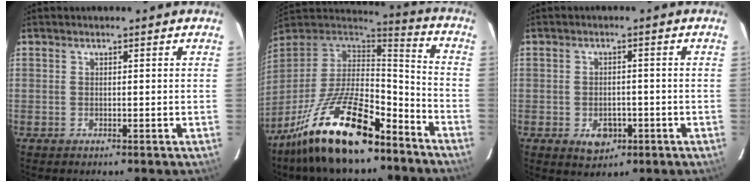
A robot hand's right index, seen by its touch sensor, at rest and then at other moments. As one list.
[{"total": 22.8, "force": [-14.9, 8.2, 15.1], "torque": [-0.290, -0.018, -0.250]}, {"total": 4.9, "force": [-2.0, 3.6, 2.7], "torque": [-0.051, 0.001, -0.018]}]